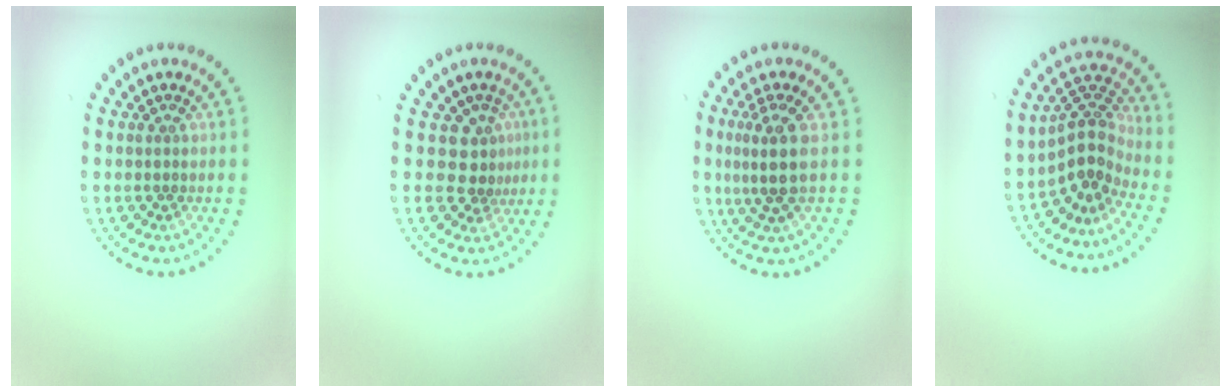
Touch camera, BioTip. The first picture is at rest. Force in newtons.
{"total": 2.8, "press": 2.0, "slide": 1.9}
{"total": 3.2, "press": 2.4, "slide": 2.0}
{"total": 3.6, "press": 2.6, "slide": 2.5}